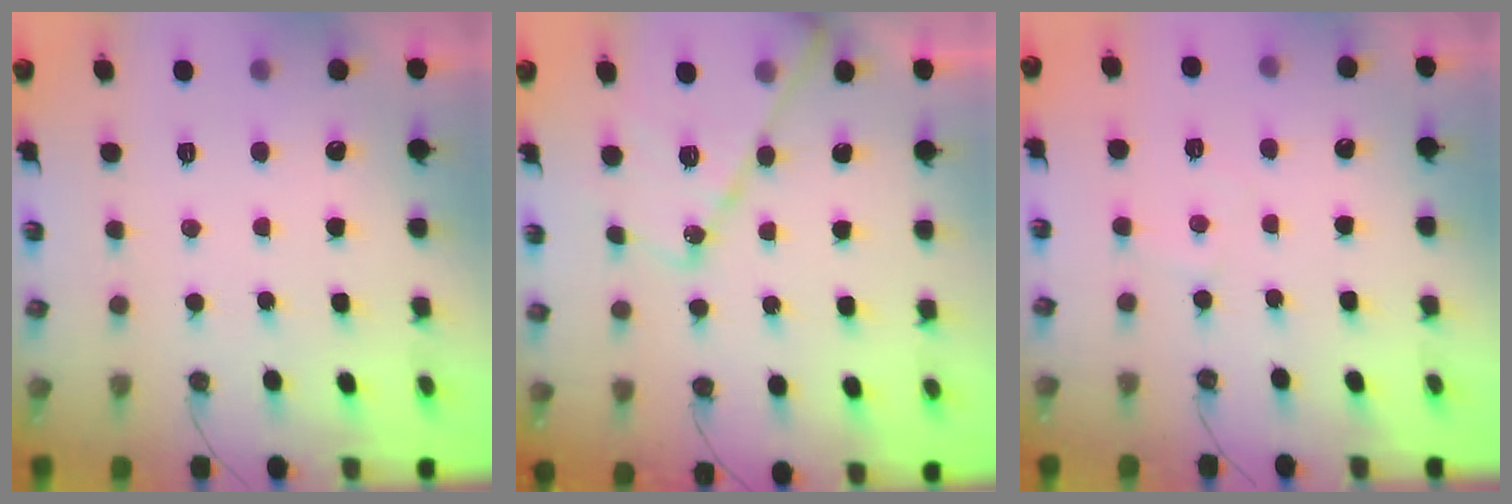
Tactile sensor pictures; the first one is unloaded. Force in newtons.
{"total": 15.4, "press": 15.3, "slide": 1.3}
{"total": 3.0, "press": 3.0, "slide": 0.5}